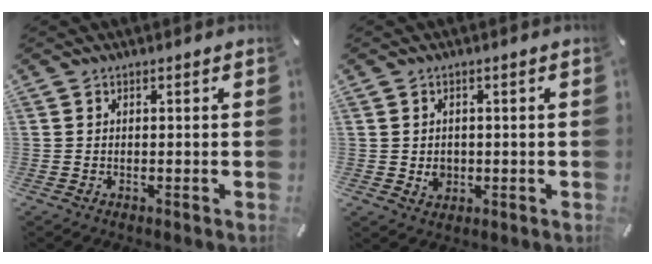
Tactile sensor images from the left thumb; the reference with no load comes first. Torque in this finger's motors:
{"motor_torque": [-0.01, 0.02, 0.11, 0.14, 0.00]}